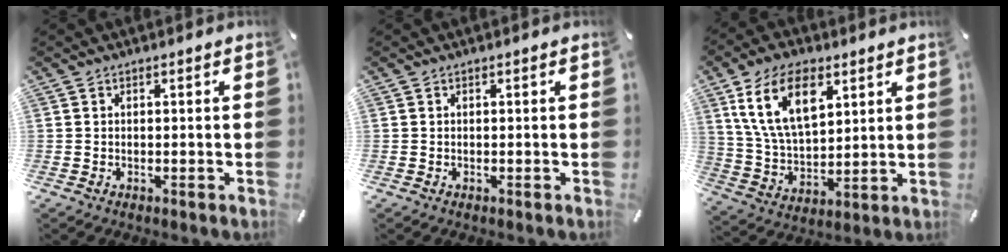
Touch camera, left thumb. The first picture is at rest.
{"total": 0.0}
{"total": 15.4, "force": [7.4, 8.7, 10.4], "torque": [-0.230, -0.012, 0.131]}